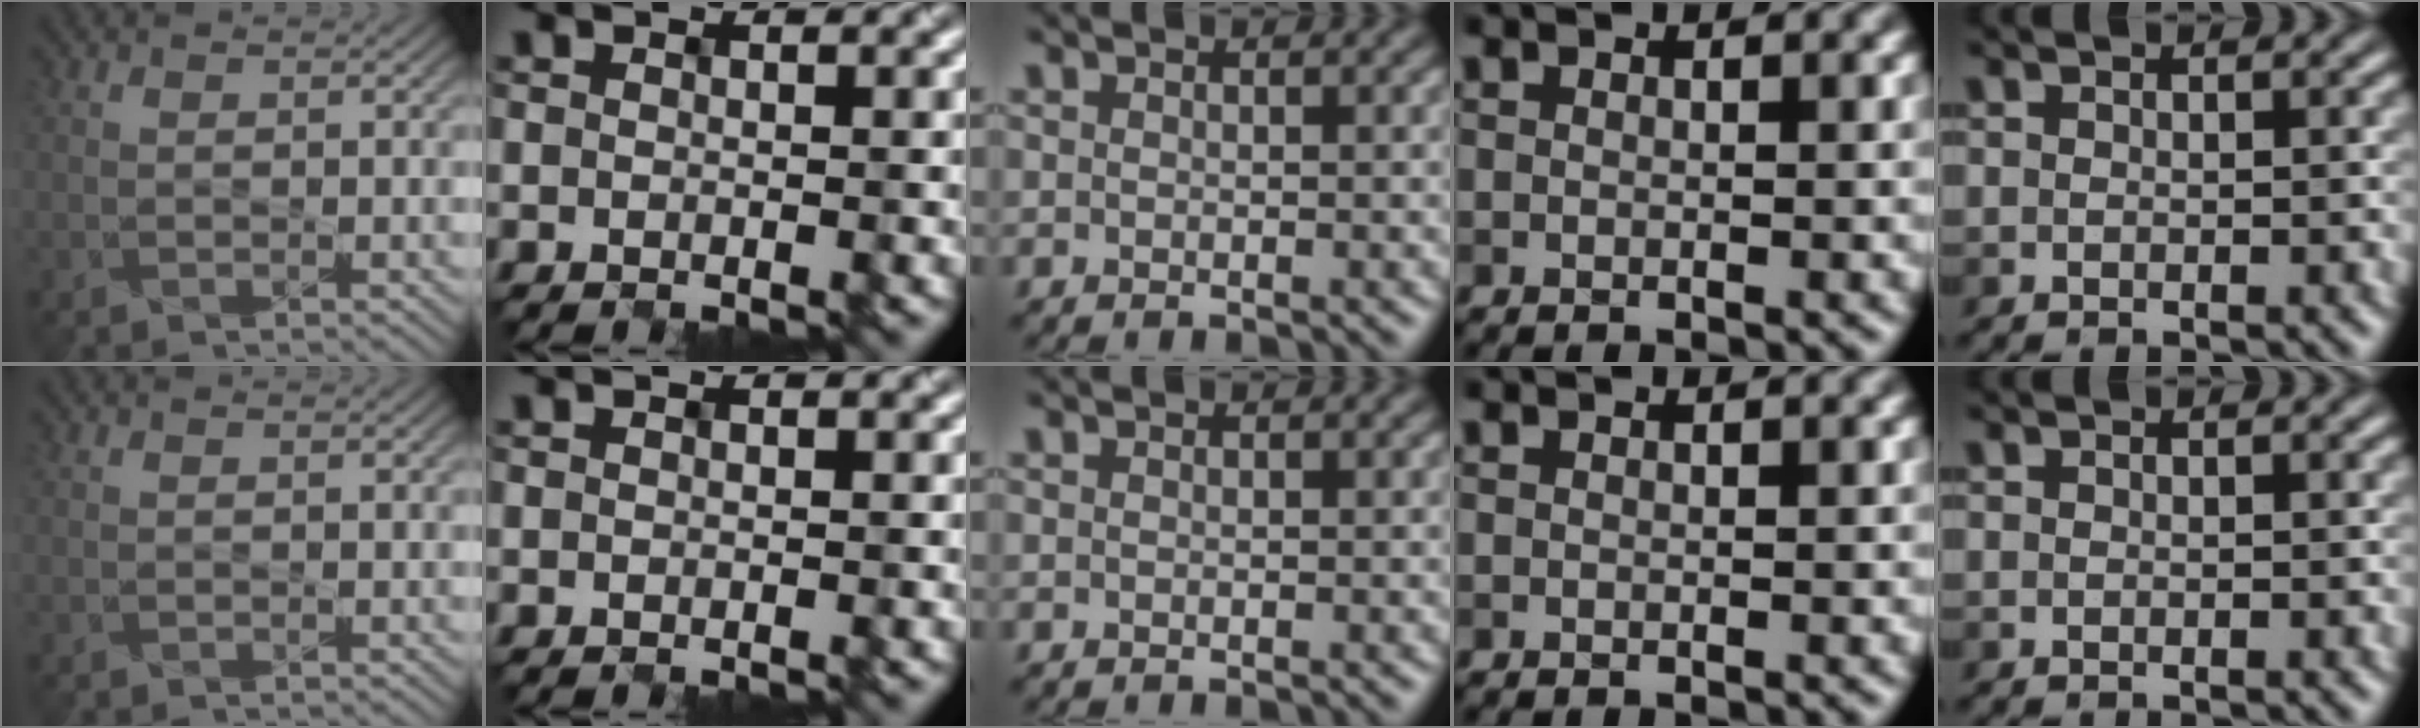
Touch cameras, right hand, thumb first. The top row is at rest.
{}